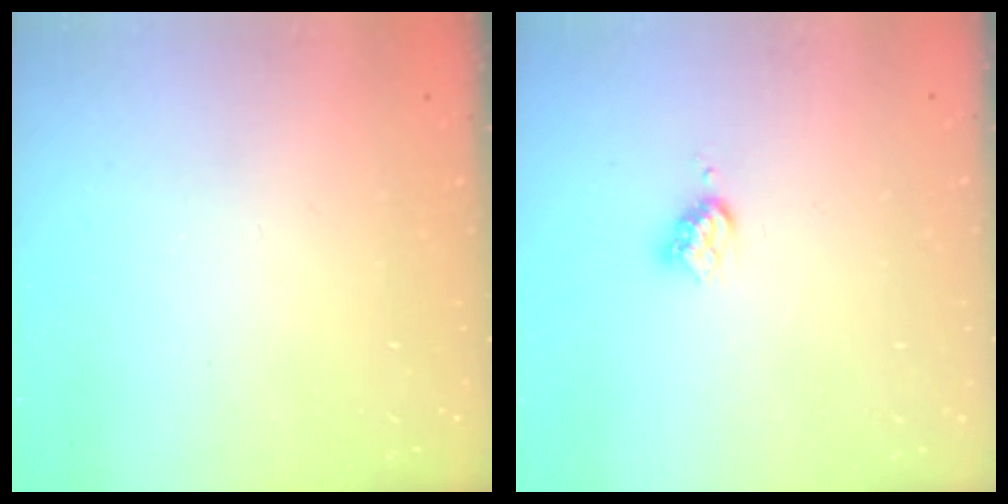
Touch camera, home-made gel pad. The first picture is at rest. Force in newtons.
{"total": 3.6, "press": 3.5, "slide": 0.6}